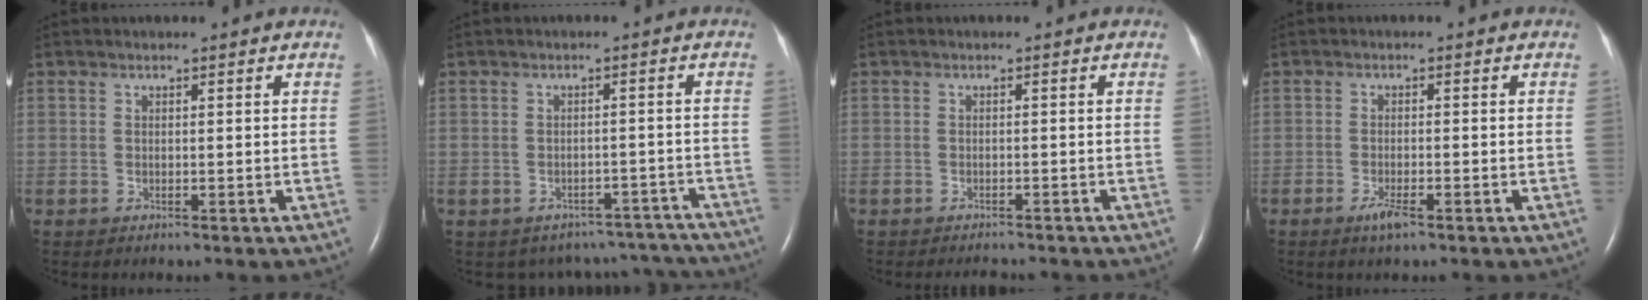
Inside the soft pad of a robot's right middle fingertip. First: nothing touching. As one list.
[{"total": 11.5, "force": [-10.4, 4.9, 0.6], "torque": [-0.003, 0.037, -0.105]}, {"total": 3.1, "force": [-3.0, 0.8, 0.8], "torque": [-0.012, -0.005, -0.035]}, {"total": 2.3, "force": [-1.5, 0.3, 1.7], "torque": [-0.039, -0.003, -0.029]}]